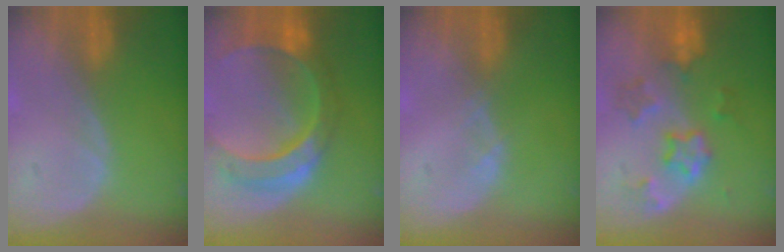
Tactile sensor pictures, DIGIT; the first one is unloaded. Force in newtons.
{"total": 10.9, "press": 9.2, "slide": 6.0}
{"total": 0.8, "press": 0.8, "slide": 0.1}
{"total": 6.7, "press": 6.3, "slide": 2.4}